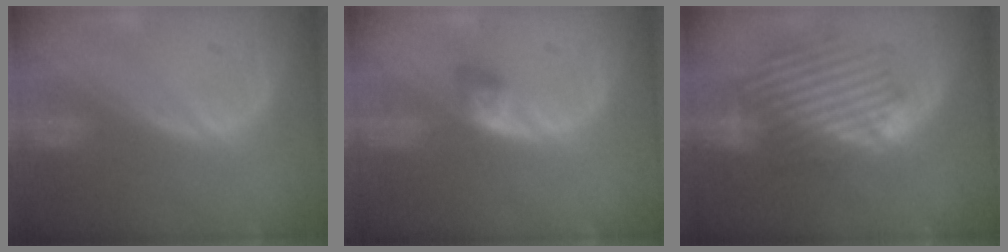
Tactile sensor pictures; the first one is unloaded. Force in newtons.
{"total": 3.0, "press": 2.7, "slide": 1.3}
{"total": 8.4, "press": 8.0, "slide": 2.5}